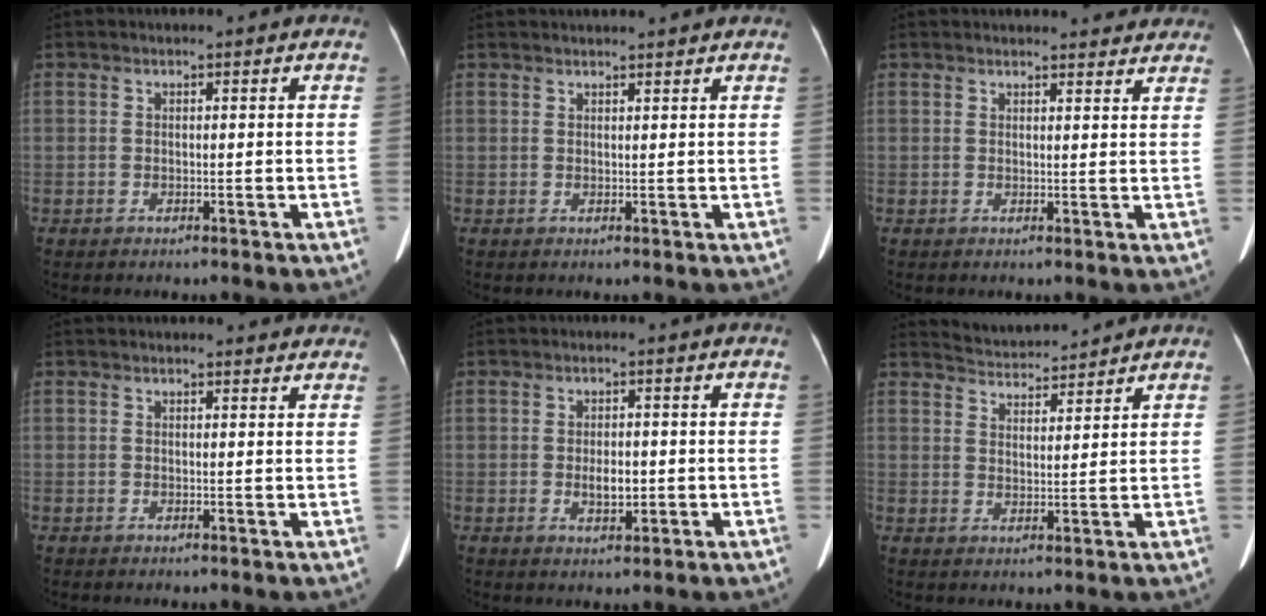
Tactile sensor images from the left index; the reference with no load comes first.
{"total": 6.0, "force": [5.8, 0.5, 1.6], "torque": [-0.018, 0.028, 0.066]}
{"total": 8.9, "force": [8.4, 2.1, 2.1], "torque": [-0.004, 0.006, 0.078]}
{"total": 4.4, "force": [4.2, 1.3, 0.9], "torque": [0.001, 0.004, 0.035]}
{"total": 3.1, "force": [-0.4, 1.5, 2.7], "torque": [-0.047, -0.001, -0.003]}
{"total": 5.7, "force": [5.7, 0.1, -0.1], "torque": [-0.009, 0.018, 0.095]}